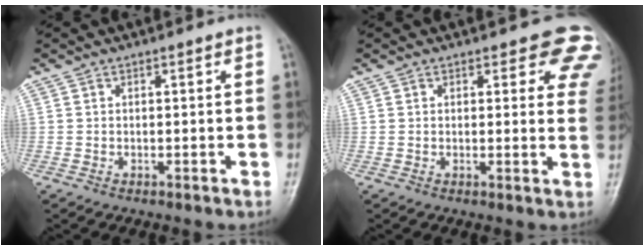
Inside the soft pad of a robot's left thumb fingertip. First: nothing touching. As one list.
[{"total": 8.6, "force": [6.2, 4.3, 4.3], "torque": [0.003, -0.026, 0.054]}]